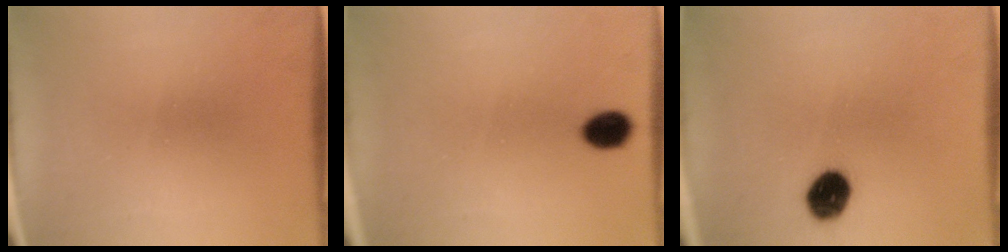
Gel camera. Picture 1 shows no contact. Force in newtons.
{"total": 4.6}
{"total": 7.7}